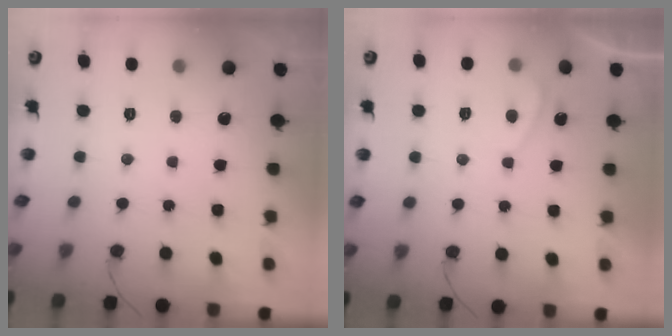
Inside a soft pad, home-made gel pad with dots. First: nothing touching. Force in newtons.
{"total": 1.5, "press": 1.4, "slide": 0.6}